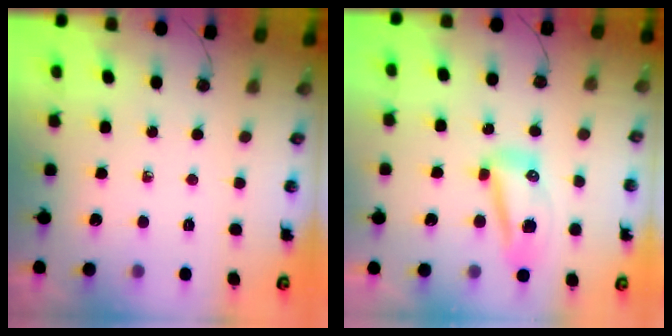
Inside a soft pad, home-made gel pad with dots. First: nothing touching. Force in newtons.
{"total": 8.6, "press": 8.6, "slide": 1.0}